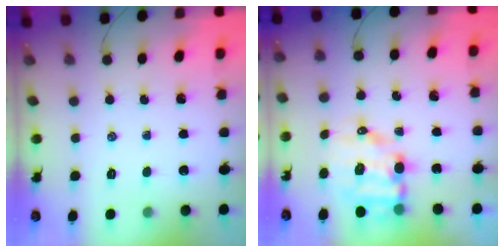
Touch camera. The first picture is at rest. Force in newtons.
{"total": 9.7, "press": 9.4, "slide": 2.4}